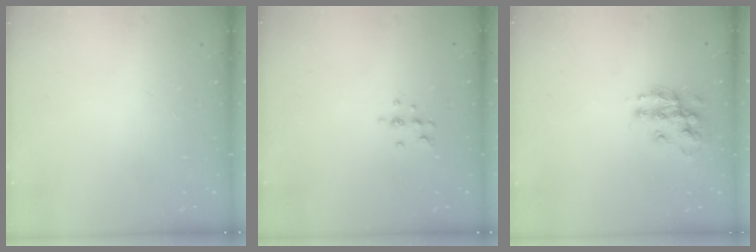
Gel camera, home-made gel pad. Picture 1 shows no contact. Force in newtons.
{"total": 5.4, "press": 5.2, "slide": 1.4}
{"total": 13.3, "press": 13.3, "slide": 0.7}